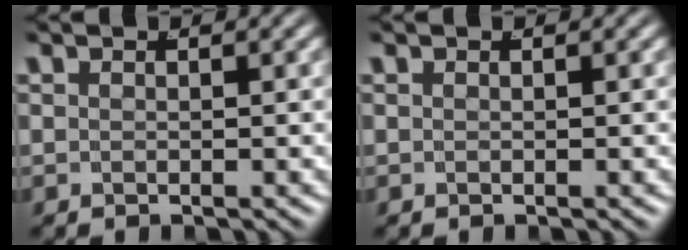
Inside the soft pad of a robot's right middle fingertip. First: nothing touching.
{"total": 0.0}